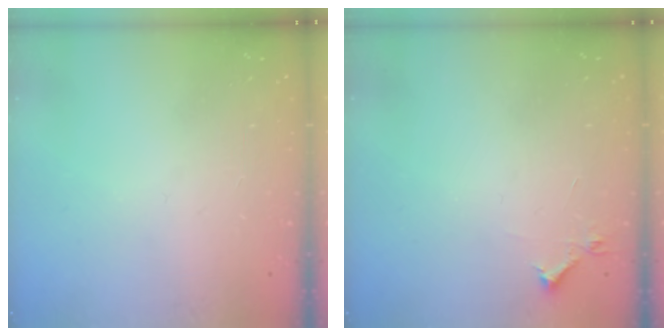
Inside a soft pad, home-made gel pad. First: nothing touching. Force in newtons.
{"total": 3.9, "press": 3.8, "slide": 0.6}